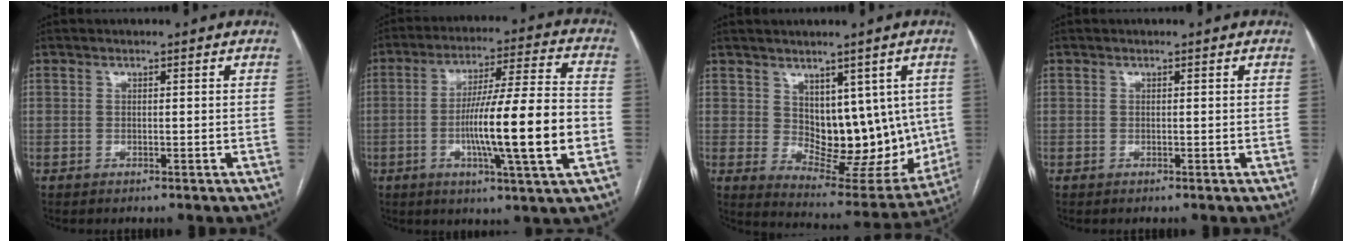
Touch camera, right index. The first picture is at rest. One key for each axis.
{"total": 17.2, "fx": -3.5, "fy": 0.0, "fz": 16.8, "tx": -0.280, "ty": -0.002, "tz": -0.061}
{"total": 13.0, "fx": 1.6, "fy": 7.6, "fz": 10.4, "tx": -0.115, "ty": 0.002, "tz": 0.047}
{"total": 0.0}